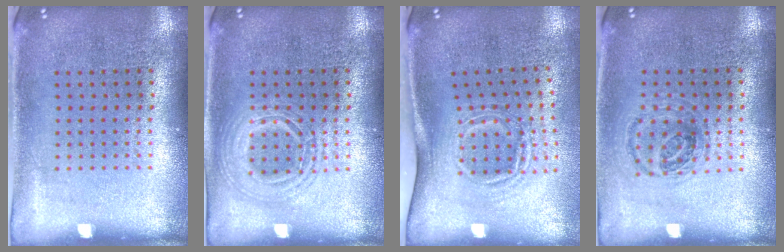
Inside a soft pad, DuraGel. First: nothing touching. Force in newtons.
{"total": 2.5, "press": 2.5, "slide": 0.3}
{"total": 1.8, "press": 1.1, "slide": 1.4}
{"total": 1.0, "press": 0.9, "slide": 0.4}